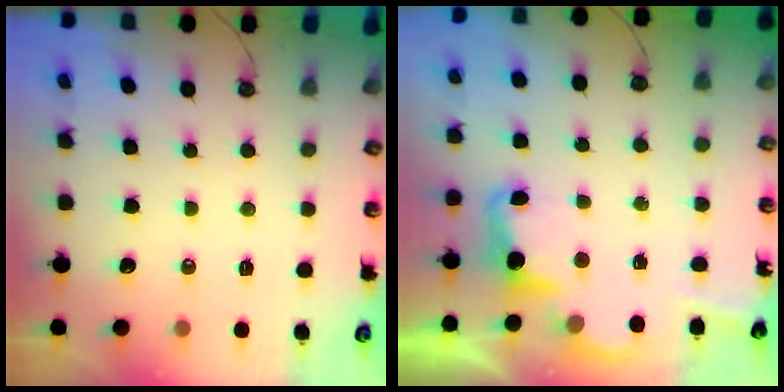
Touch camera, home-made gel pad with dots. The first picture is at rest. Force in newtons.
{"total": 3.2, "press": 3.1, "slide": 0.6}